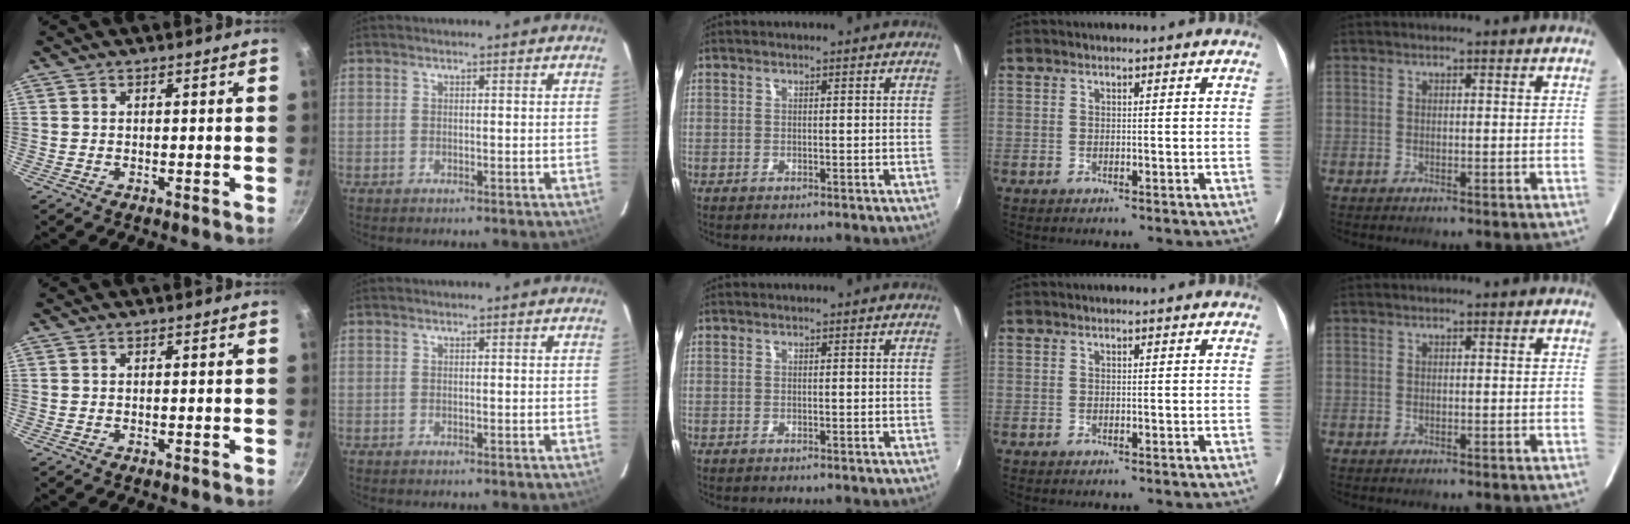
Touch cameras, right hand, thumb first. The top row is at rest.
{}